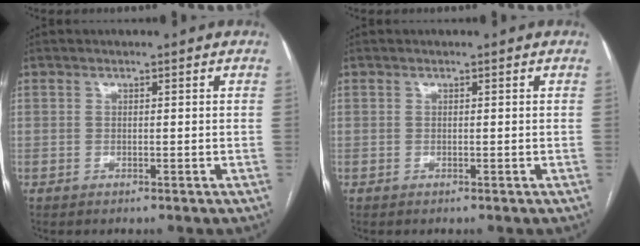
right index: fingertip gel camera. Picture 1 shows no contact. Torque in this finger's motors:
{"motor_torque": [0.00, 0.00, 0.04, 0.01]}